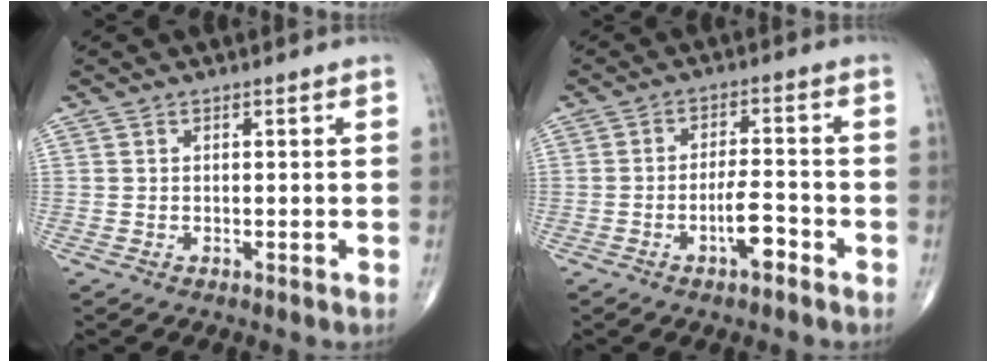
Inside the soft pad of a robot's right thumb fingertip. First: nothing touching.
{"total": 5.5, "force": [-2.8, 1.5, 4.5], "torque": [-0.077, 0.022, -0.046]}